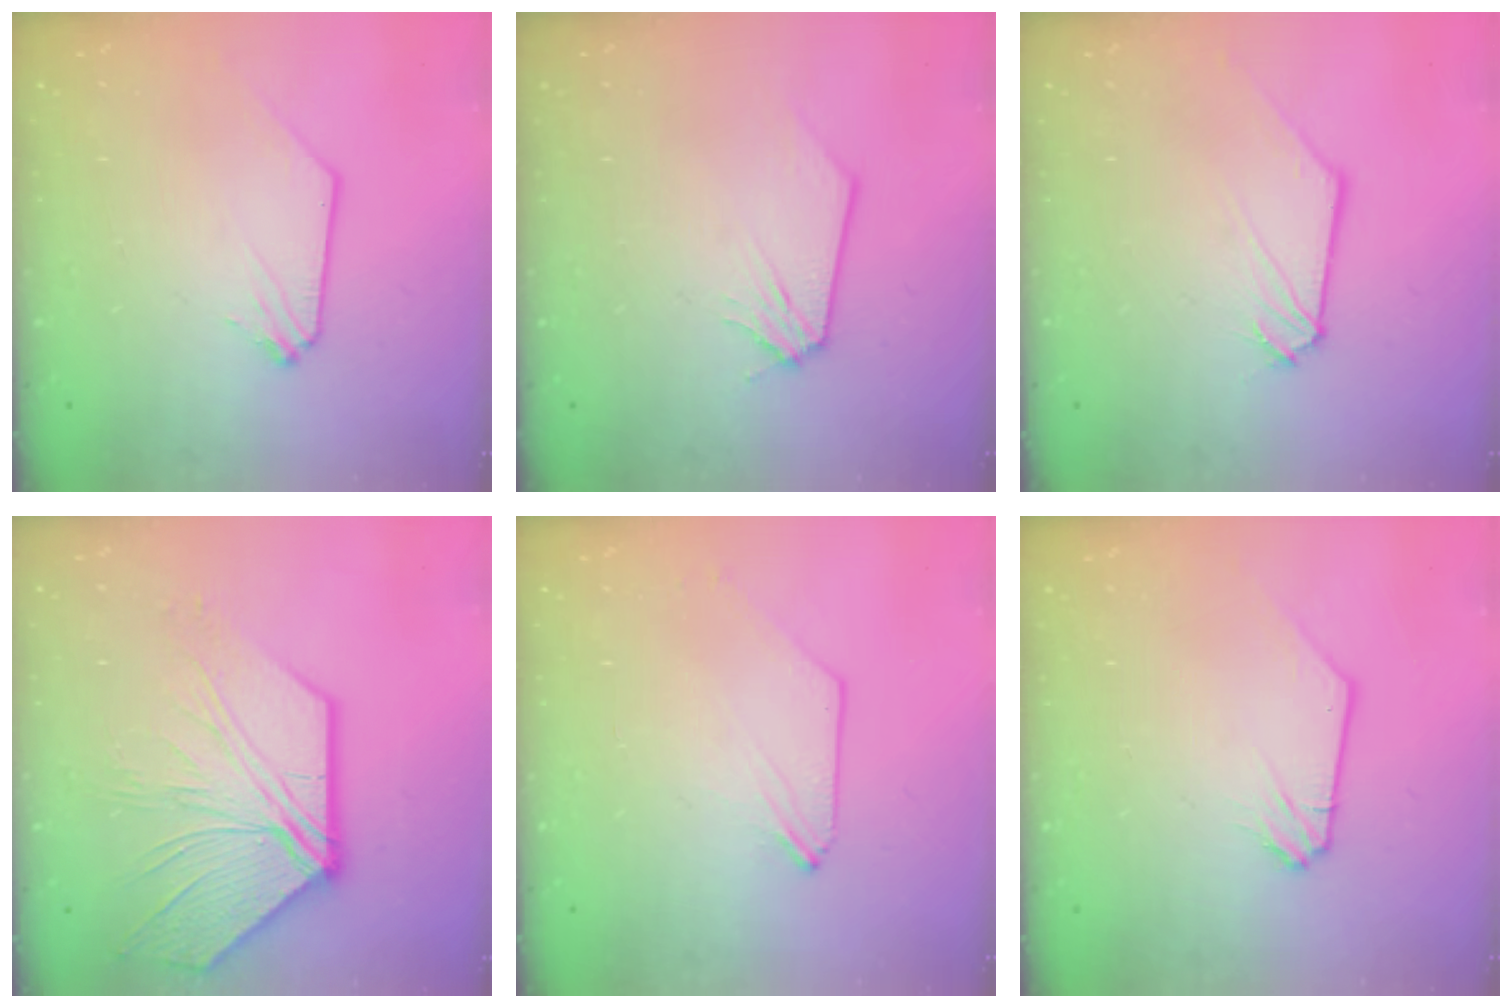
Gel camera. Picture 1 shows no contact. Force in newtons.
{"total": 0.0}
{"total": 0.9, "press": 0.9, "slide": 0.2}
{"total": 15.1, "press": 15.0, "slide": 1.4}
{"total": 0.7, "press": 0.7, "slide": 0.2}
{"total": 1.0, "press": 1.0, "slide": 0.1}